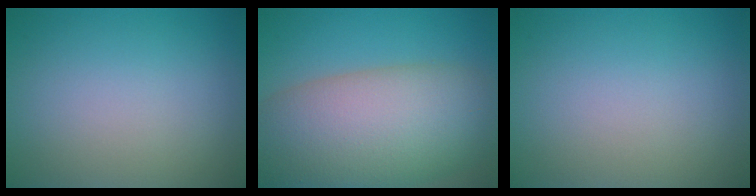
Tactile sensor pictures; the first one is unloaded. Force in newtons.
{"total": 12.9, "press": 12.9, "slide": 0.8}
{"total": 0.0}